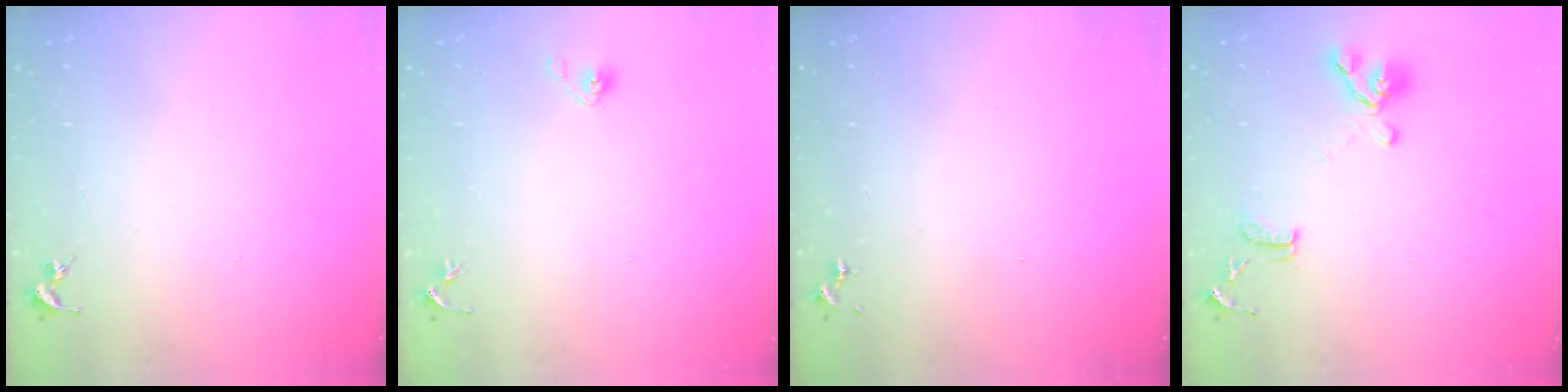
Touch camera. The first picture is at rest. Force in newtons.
{"total": 3.9, "press": 3.4, "slide": 1.9}
{"total": 0.0}
{"total": 13.1, "press": 13.0, "slide": 1.4}